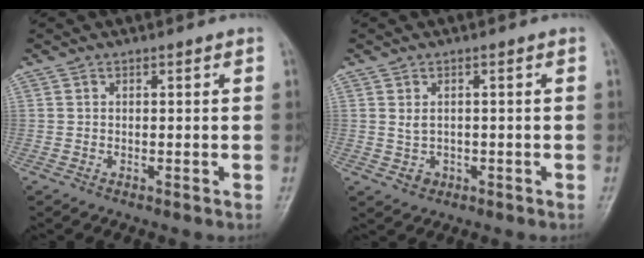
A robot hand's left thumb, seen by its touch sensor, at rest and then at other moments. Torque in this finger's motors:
{"motor_torque": [0.03, 0.04, 0.18, 0.18, 0.00]}